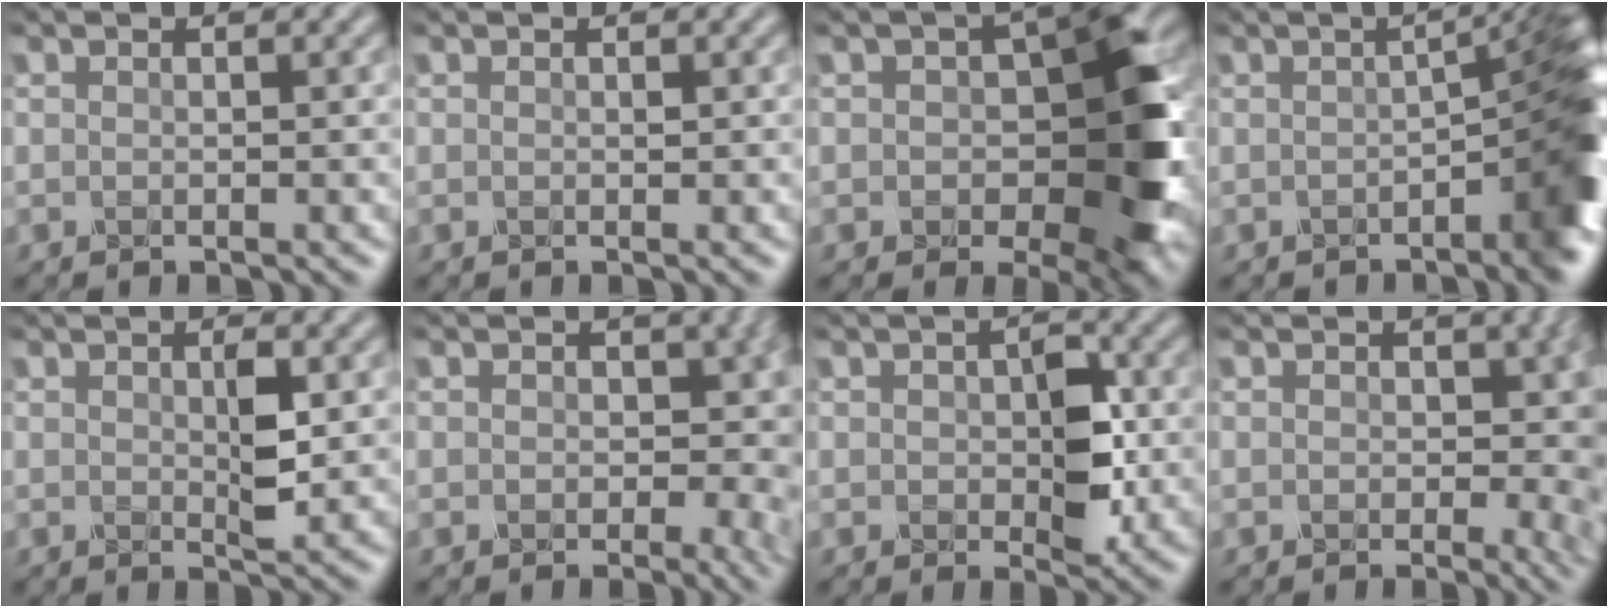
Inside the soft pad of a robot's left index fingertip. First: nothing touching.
{"total": 0.0}
{"total": 10.1, "force": [-0.6, 6.1, 8.1], "torque": [-0.091, 0.002, -0.012]}
{"total": 8.1, "force": [-1.5, 2.5, 7.5], "torque": [-0.075, -0.001, -0.020]}
{"total": 2.5, "force": [0.3, 0.8, 2.3], "torque": [-0.042, -0.004, 0.007]}
{"total": 5.4, "force": [-0.1, 3.8, 3.8], "torque": [-0.034, -0.003, -0.010]}
{"total": 4.0, "force": [-0.1, 2.3, 3.3], "torque": [-0.051, -0.003, 0.000]}
{"total": 5.6, "force": [0.1, 3.5, 4.3], "torque": [-0.035, -0.002, -0.006]}